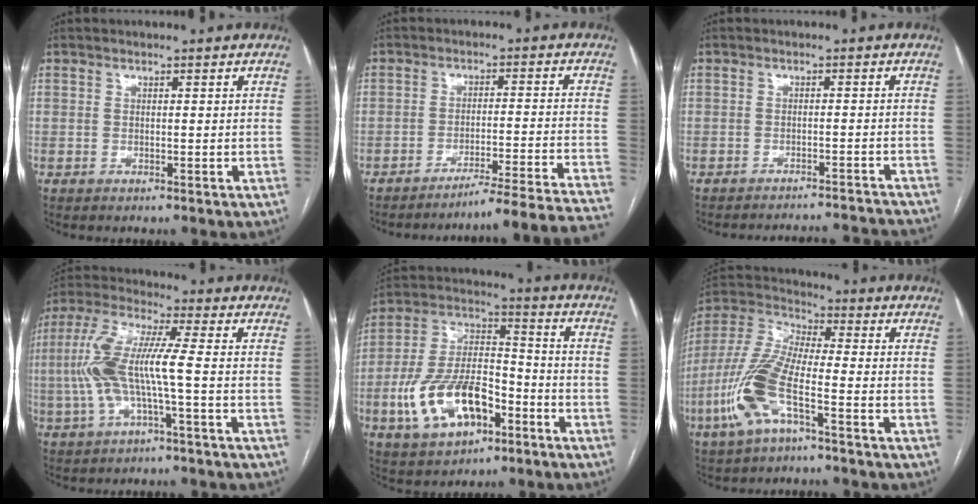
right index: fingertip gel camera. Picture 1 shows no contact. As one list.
[{"total": 19.7, "force": [-18.4, -3.3, 6.4], "torque": [-0.028, -0.020, -0.240]}, {"total": 11.0, "force": [-10.9, -0.2, 1.0], "torque": [-0.005, 0.015, -0.129]}, {"total": 10.7, "force": [-1.4, 1.2, 10.5], "torque": [-0.236, 0.022, -0.032]}, {"total": 15.3, "force": [-6.1, 7.4, 11.9], "torque": [-0.247, 0.014, -0.103]}, {"total": 12.8, "force": [-5.2, 3.2, 11.3], "torque": [-0.258, 0.001, -0.104]}]